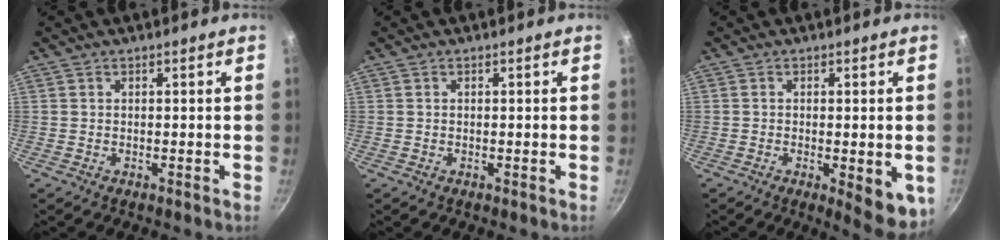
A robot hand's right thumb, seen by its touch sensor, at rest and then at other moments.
{"total": 0.0}
{"total": 8.1, "force": [-2.0, 2.7, 7.4], "torque": [-0.080, -0.005, -0.020]}